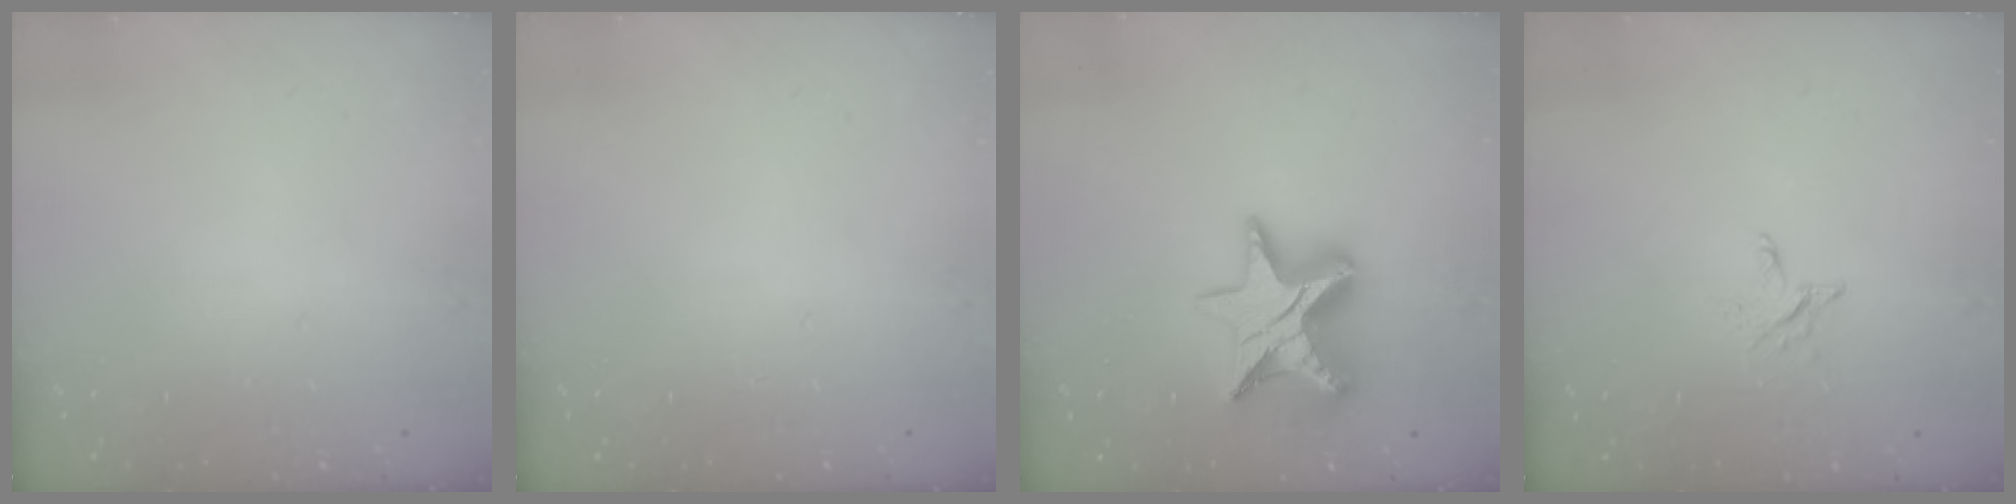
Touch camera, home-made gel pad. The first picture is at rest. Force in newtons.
{"total": 0.0}
{"total": 14.7, "press": 14.6, "slide": 0.9}
{"total": 2.9, "press": 2.9, "slide": 0.2}